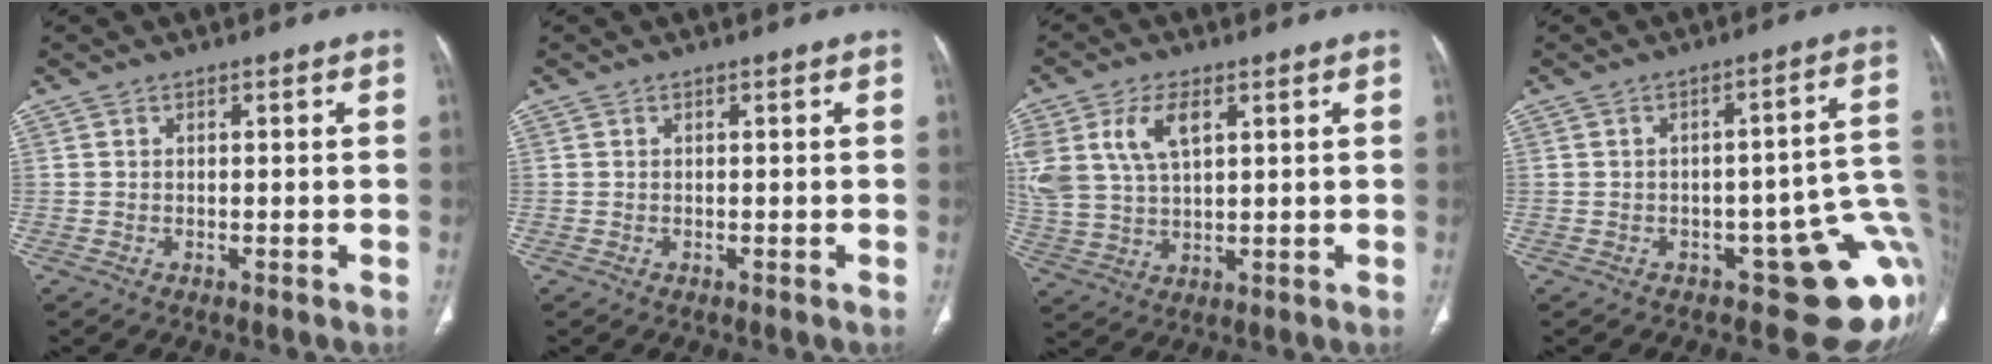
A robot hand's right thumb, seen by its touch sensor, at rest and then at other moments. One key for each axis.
{"total": 0.0}
{"total": 11.9, "fx": 4.6, "fy": 6.5, "fz": 8.8, "tx": -0.192, "ty": -0.003, "tz": 0.099}
{"total": 16.1, "fx": -4.3, "fy": 7.2, "fz": 13.7, "tx": -0.097, "ty": 0.033, "tz": -0.042}